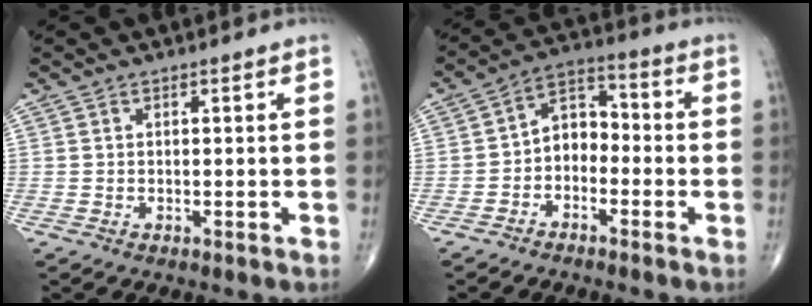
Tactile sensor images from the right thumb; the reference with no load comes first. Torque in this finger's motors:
{"motor_torque": [-0.22, 0.42, 0.39, 0.12, 0.12]}